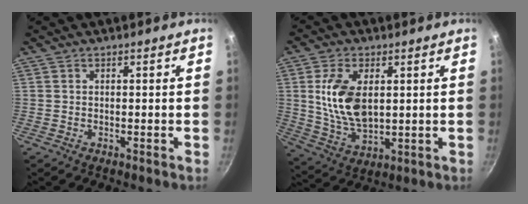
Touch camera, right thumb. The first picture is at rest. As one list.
[{"total": 12.2, "force": [2.3, 6.9, 9.9], "torque": [-0.178, -0.017, 0.050]}]